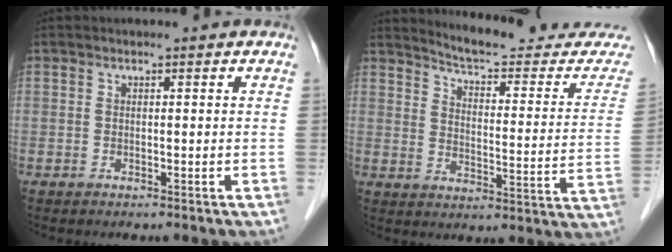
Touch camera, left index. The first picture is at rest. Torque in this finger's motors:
{"motor_torque": [-1.04, -1.10, 0.05, 0.02]}